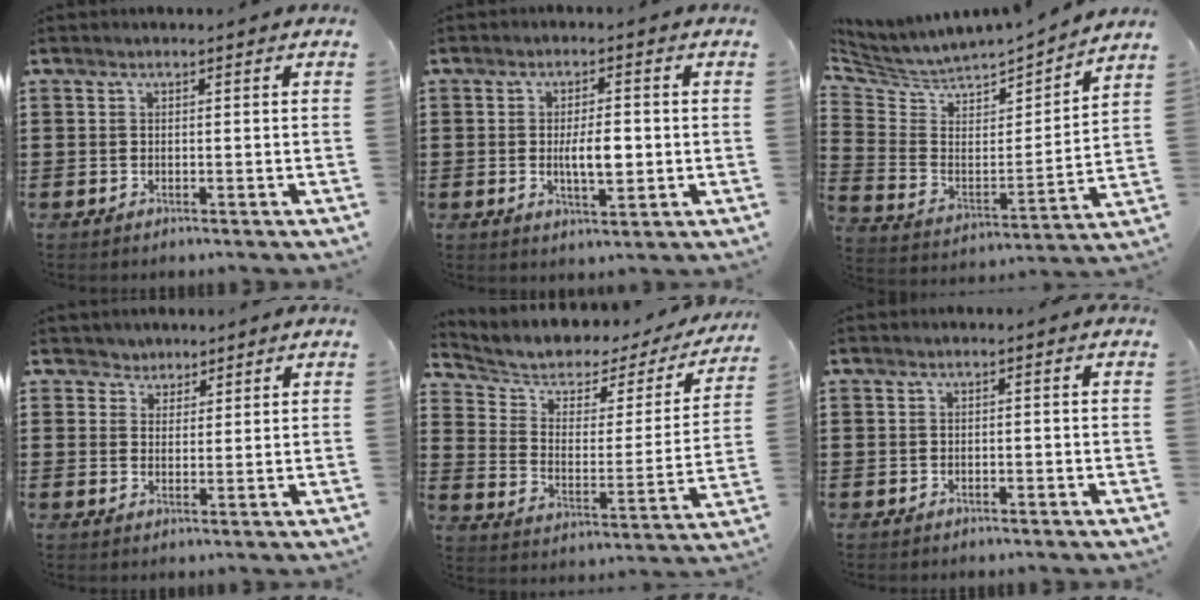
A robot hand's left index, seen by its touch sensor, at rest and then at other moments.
{"total": 5.0, "force": [-0.3, 1.9, 4.6], "torque": [-0.068, -0.004, -0.010]}
{"total": 3.4, "force": [3.0, 1.5, 0.0], "torque": [-0.031, -0.041, 0.044]}
{"total": 2.7, "force": [1.9, 1.9, -0.1], "torque": [-0.011, 0.010, 0.034]}
{"total": 4.2, "force": [3.0, 2.4, 1.6], "torque": [-0.057, -0.025, 0.044]}
{"total": 0.8, "force": [-0.7, 0.2, 0.2], "torque": [-0.009, -0.003, -0.014]}